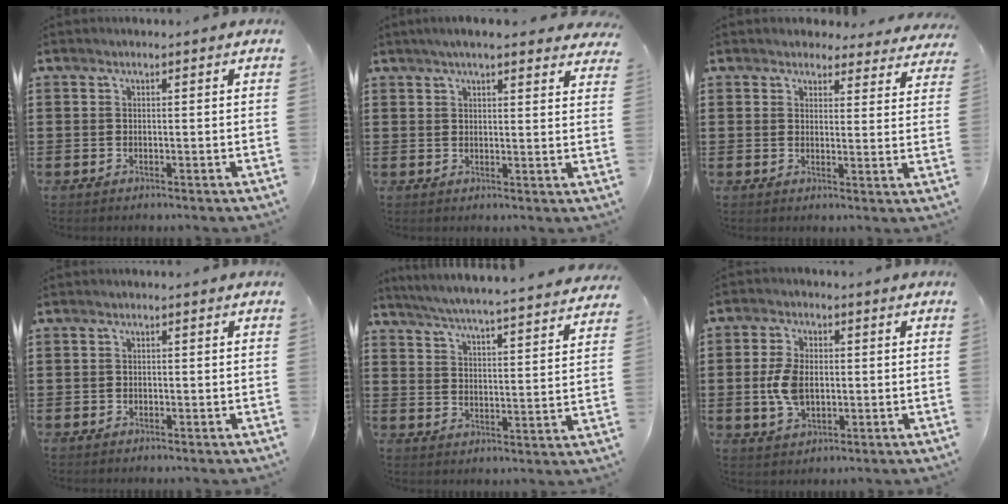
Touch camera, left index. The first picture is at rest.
{"total": 4.4, "force": [3.8, 0.3, 2.2], "torque": [-0.052, -0.001, 0.070]}
{"total": 3.5, "force": [3.4, 0.9, 0.4], "torque": [-0.012, -0.011, 0.060]}
{"total": 0.5, "force": [-0.2, 0.5, 0.2], "torque": [-0.006, 0.001, -0.005]}
{"total": 5.2, "force": [4.9, -0.9, 1.4], "torque": [-0.051, -0.043, 0.080]}
{"total": 6.4, "force": [-0.1, 3.8, 5.1], "torque": [-0.125, 0.001, -0.009]}